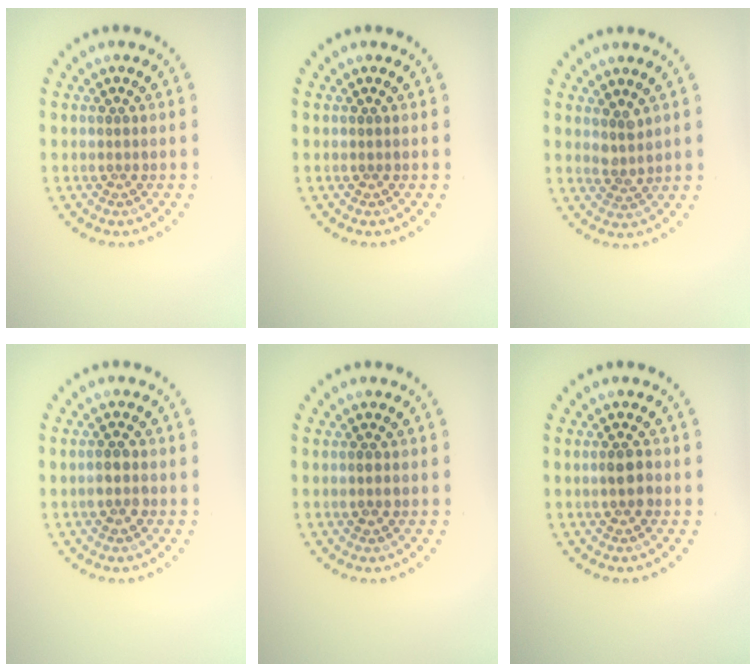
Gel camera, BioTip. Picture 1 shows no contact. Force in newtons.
{"total": 0.0}
{"total": 1.8, "press": 1.3, "slide": 1.2}
{"total": 1.7, "press": 1.5, "slide": 0.7}
{"total": 0.9, "press": 0.9, "slide": 0.1}
{"total": 1.6, "press": 1.6, "slide": 0.4}